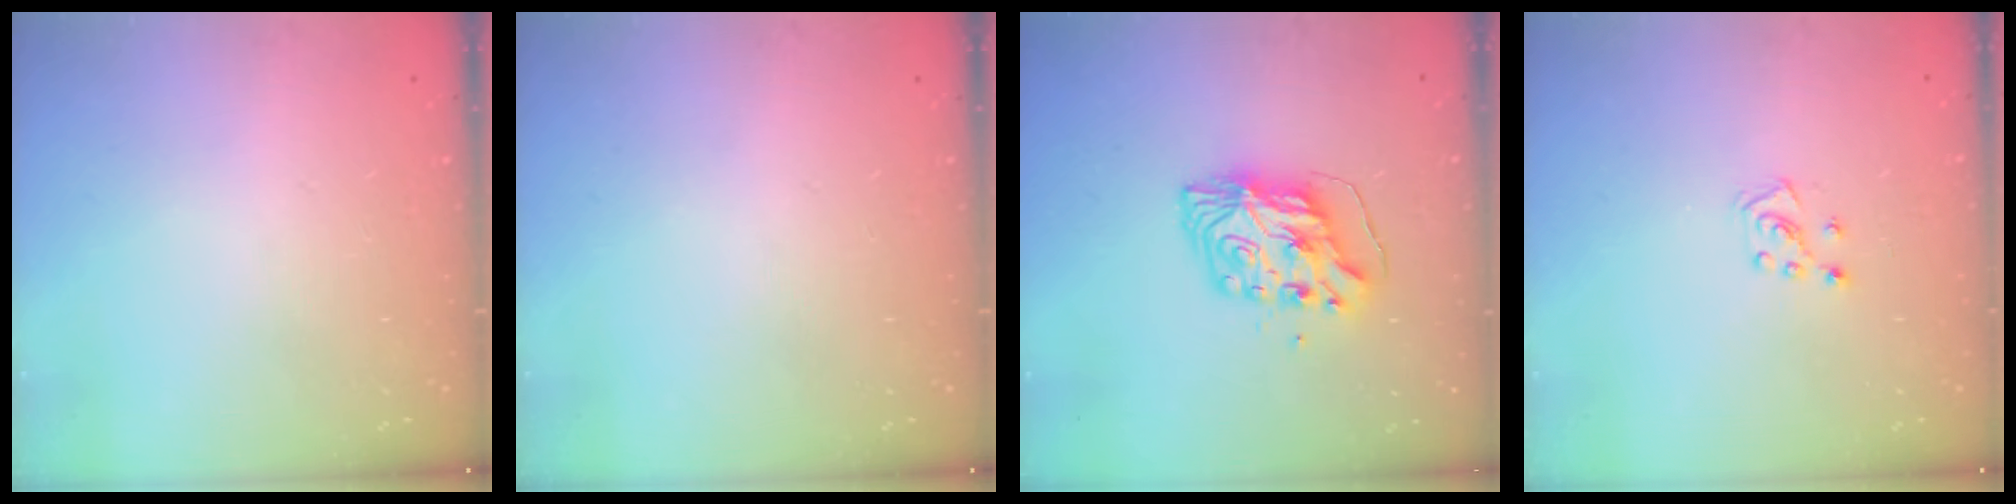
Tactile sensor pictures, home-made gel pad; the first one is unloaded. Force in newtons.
{"total": 0.0}
{"total": 10.1, "press": 10.0, "slide": 1.0}
{"total": 5.3, "press": 5.3, "slide": 0.5}